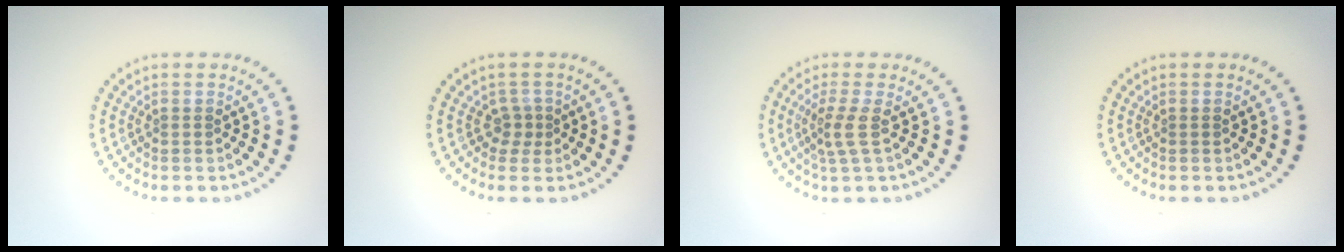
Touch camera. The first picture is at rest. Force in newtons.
{"total": 1.4, "press": 1.0, "slide": 0.9}
{"total": 2.3, "press": 1.6, "slide": 1.6}
{"total": 0.0}